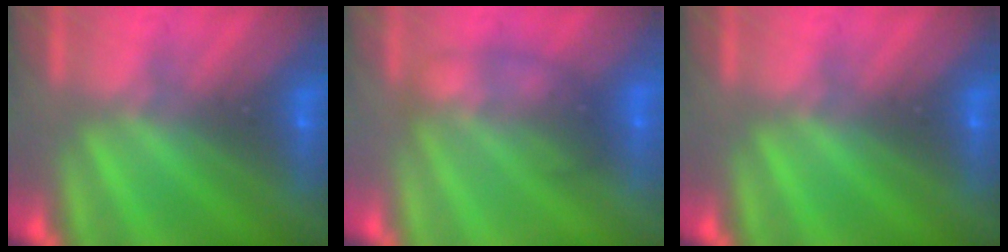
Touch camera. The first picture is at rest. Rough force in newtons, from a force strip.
{"total": 1.8}
{"total": 0.0}